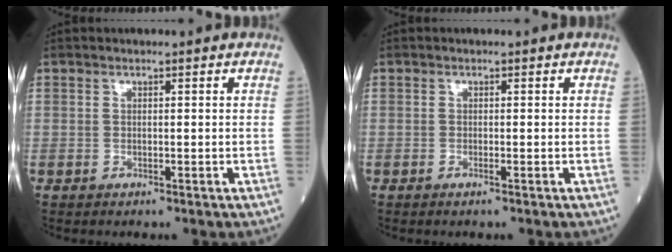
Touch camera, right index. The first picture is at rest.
{"total": 0.5, "force": [-0.3, -0.1, 0.4], "torque": [-0.009, 0.000, -0.006]}